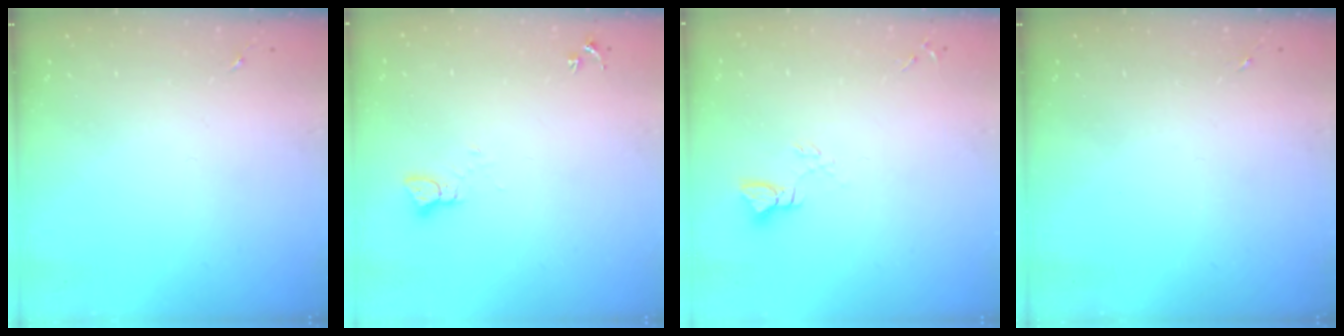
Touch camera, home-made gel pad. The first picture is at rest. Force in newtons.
{"total": 2.2, "press": 2.2, "slide": 0.2}
{"total": 2.8, "press": 2.8, "slide": 0.2}
{"total": 0.0}